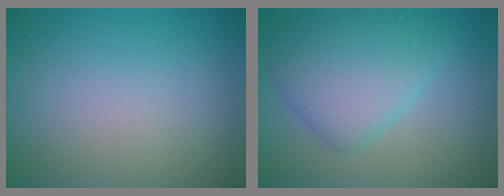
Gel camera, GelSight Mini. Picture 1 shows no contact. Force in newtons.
{"total": 5.4, "press": 5.4, "slide": 0.2}